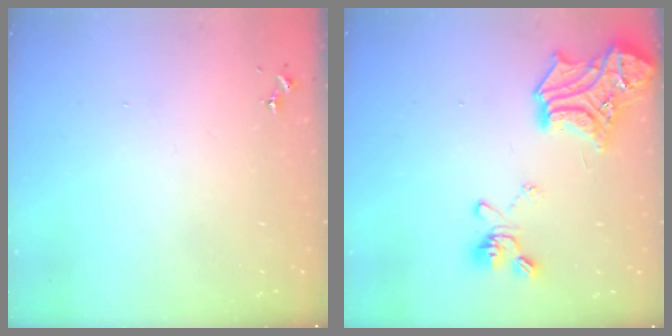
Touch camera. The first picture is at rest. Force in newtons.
{"total": 21.4, "press": 21.3, "slide": 1.8}